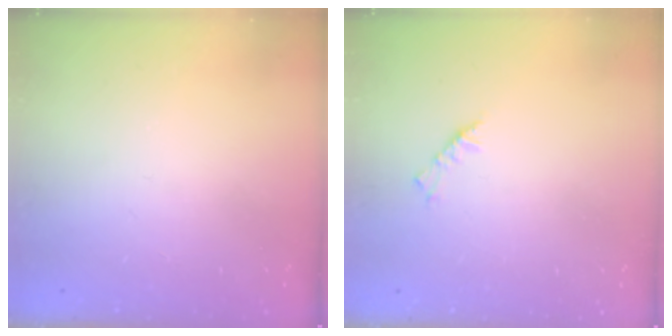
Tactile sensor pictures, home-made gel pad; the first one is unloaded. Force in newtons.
{"total": 3.7, "press": 3.7, "slide": 0.8}